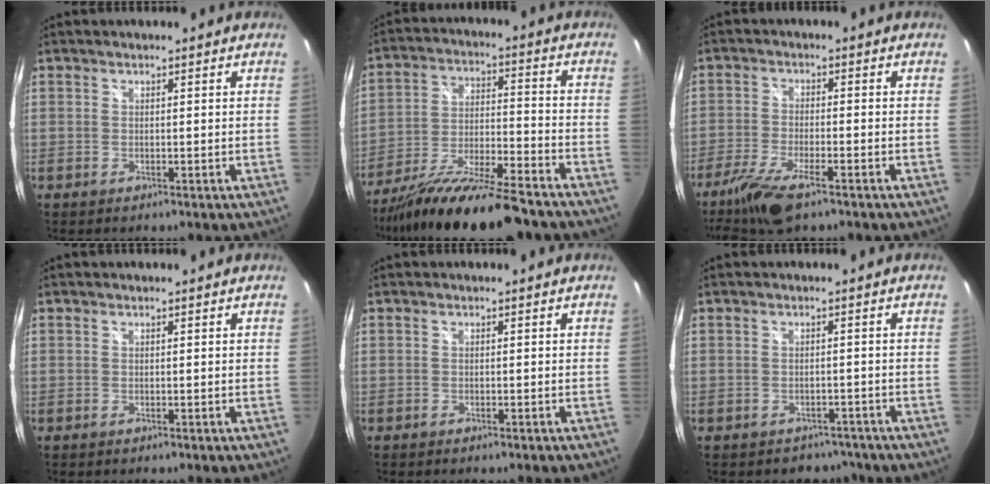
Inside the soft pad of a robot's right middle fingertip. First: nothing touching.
{"total": 19.6, "force": [-16.1, 2.5, 10.9], "torque": [-0.210, -0.043, -0.267]}
{"total": 10.0, "force": [-6.9, 2.4, 6.8], "torque": [-0.159, -0.032, -0.133]}
{"total": 0.0}
{"total": 0.6, "force": [-0.5, 0.2, 0.2], "torque": [-0.005, -0.003, -0.010]}
{"total": 4.6, "force": [-3.8, 2.7, 0.3], "torque": [-0.005, 0.004, -0.048]}